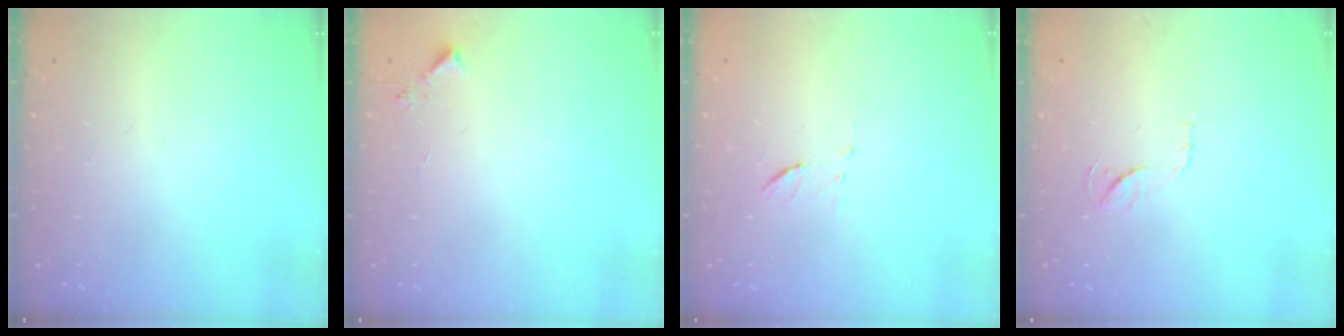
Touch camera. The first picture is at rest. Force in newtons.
{"total": 3.8, "press": 3.8, "slide": 0.5}
{"total": 6.2, "press": 6.0, "slide": 1.8}
{"total": 6.1, "press": 6.1, "slide": 0.3}